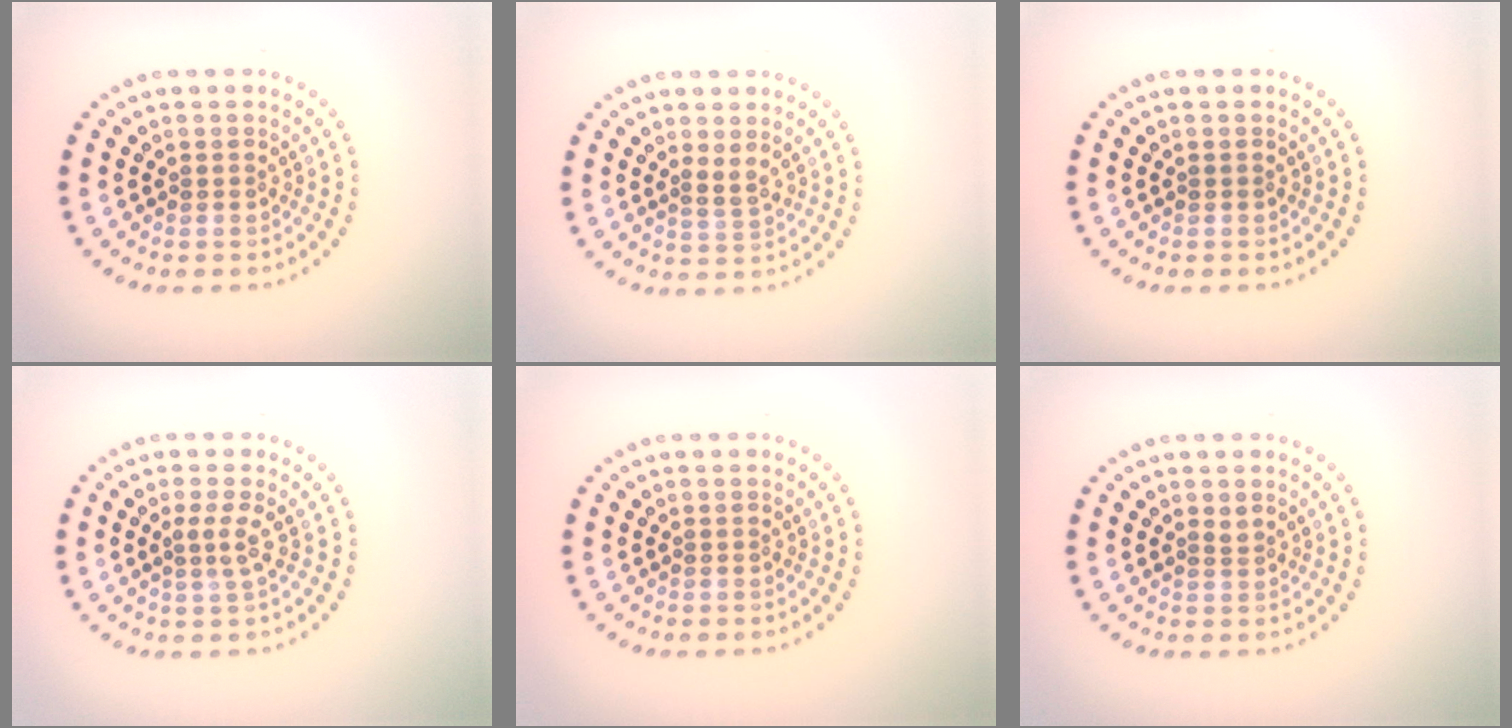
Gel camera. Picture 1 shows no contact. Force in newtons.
{"total": 1.2, "press": 0.9, "slide": 0.8}
{"total": 0.0}
{"total": 2.0, "press": 1.4, "slide": 1.4}
{"total": 0.0}
{"total": 0.9, "press": 0.6, "slide": 0.7}